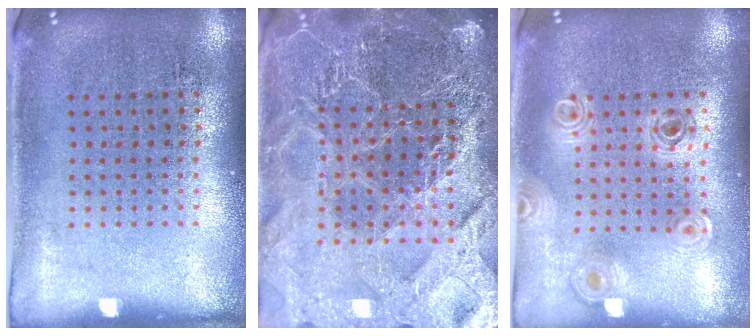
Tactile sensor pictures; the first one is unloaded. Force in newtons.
{"total": 5.7, "press": 5.0, "slide": 2.7}
{"total": 0.8, "press": 0.8, "slide": 0.1}